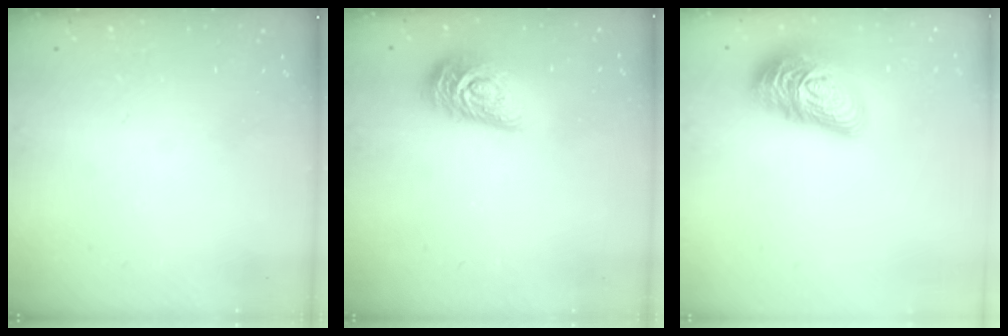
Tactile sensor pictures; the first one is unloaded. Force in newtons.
{"total": 13.8, "press": 13.8, "slide": 0.9}
{"total": 18.1, "press": 18.0, "slide": 0.9}